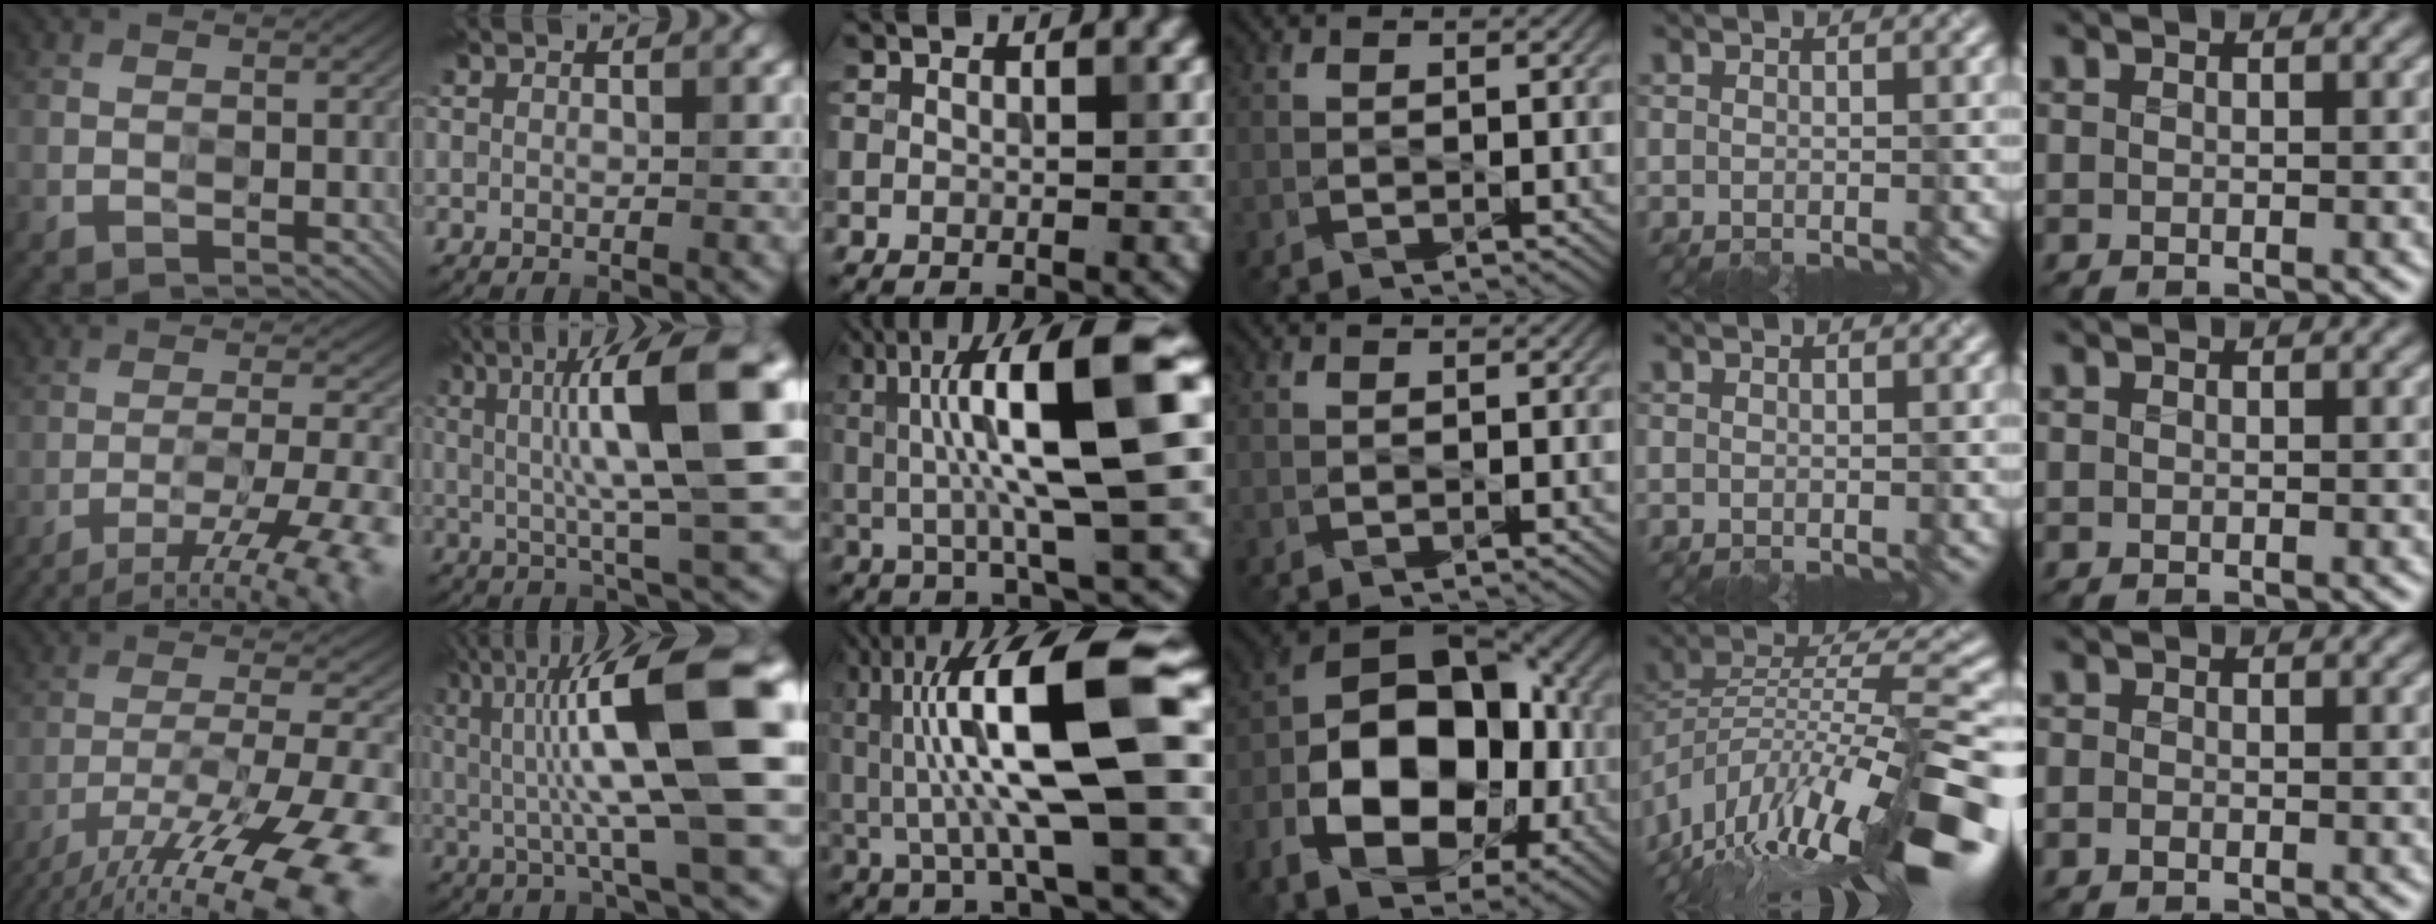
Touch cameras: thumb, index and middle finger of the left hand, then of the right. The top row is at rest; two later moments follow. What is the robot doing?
{"motion": "wipe", "object": "glass cup"}